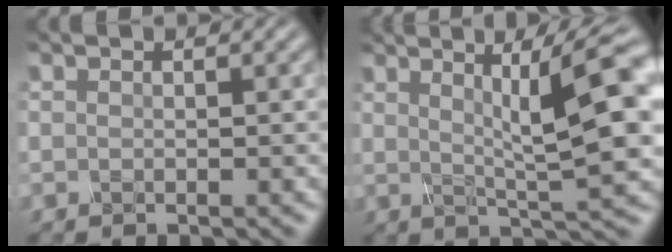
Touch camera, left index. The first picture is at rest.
{"total": 10.6, "force": [2.4, 2.0, 10.1], "torque": [-0.127, 0.020, 0.034]}